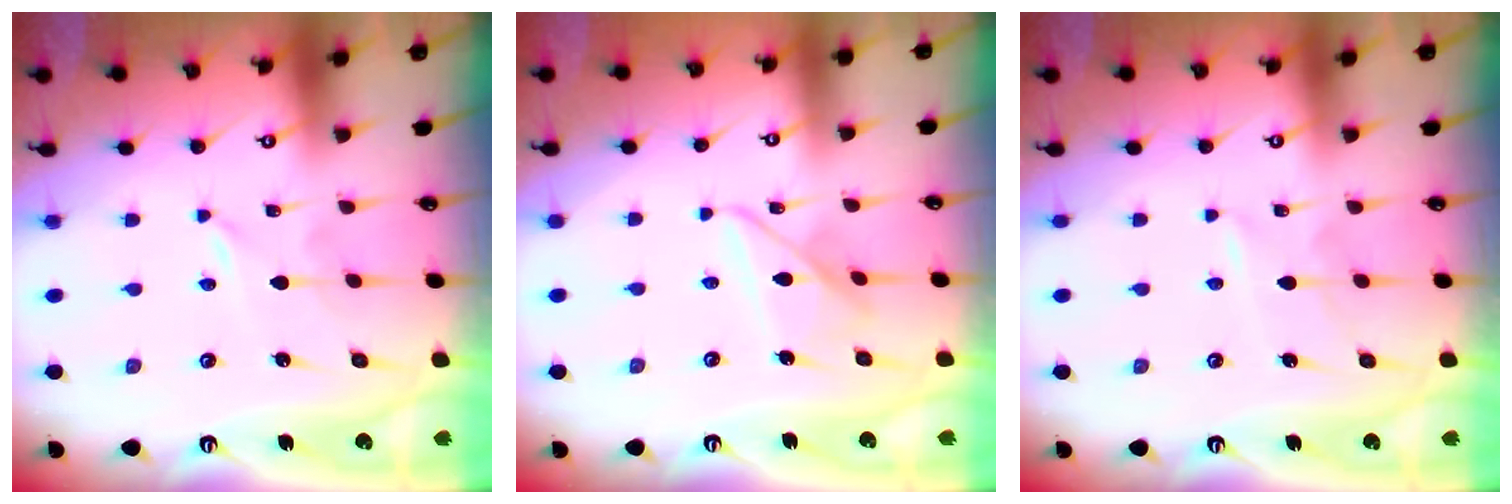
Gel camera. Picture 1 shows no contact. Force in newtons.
{"total": 9.9, "press": 9.8, "slide": 0.8}
{"total": 4.2, "press": 4.2, "slide": 0.4}